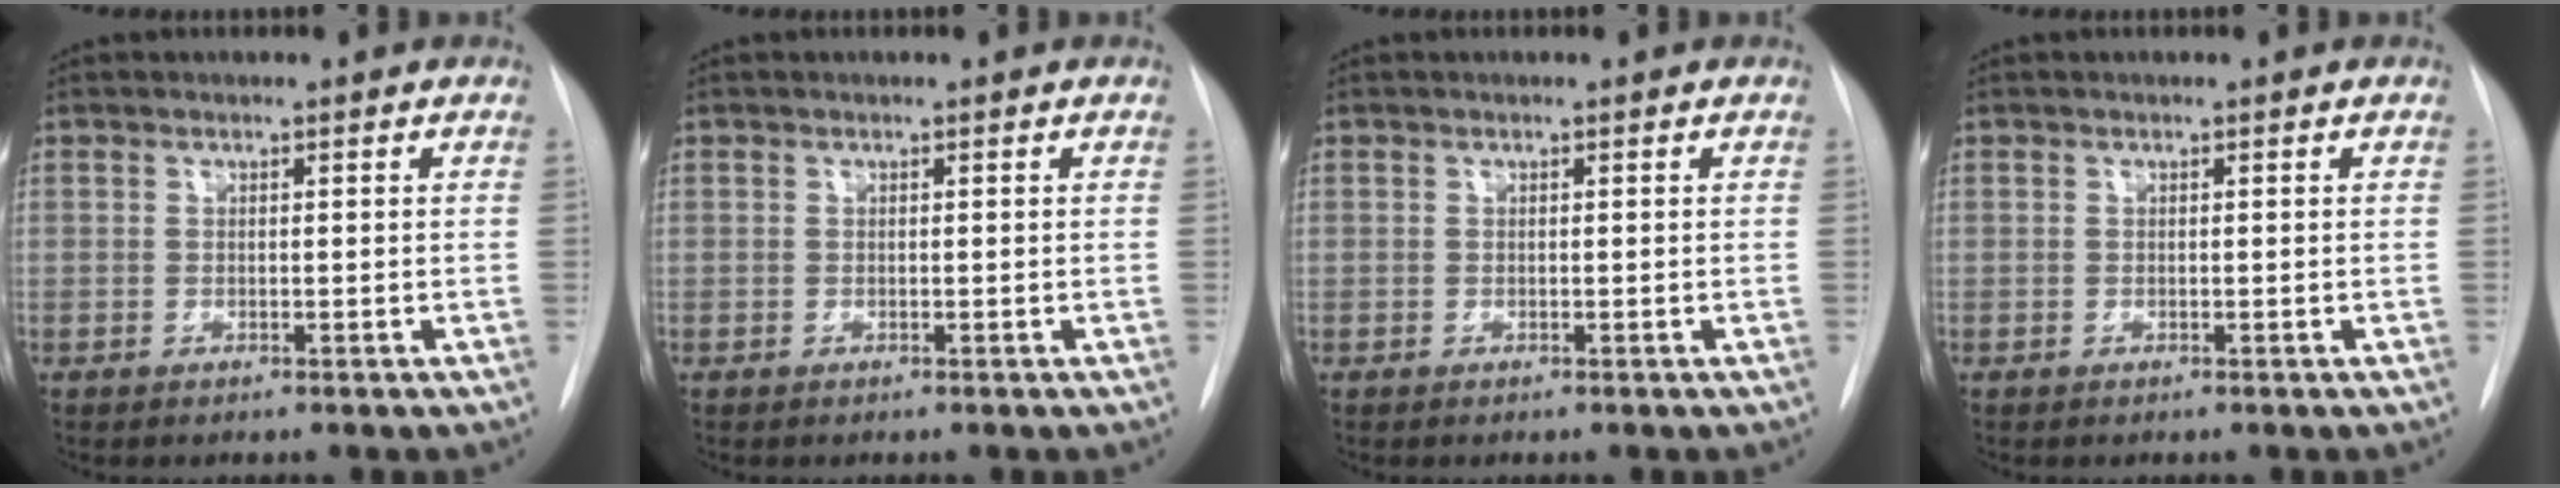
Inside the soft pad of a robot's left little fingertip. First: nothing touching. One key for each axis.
{"total": 0.0}
{"total": 0.0}
{"total": 0.0}